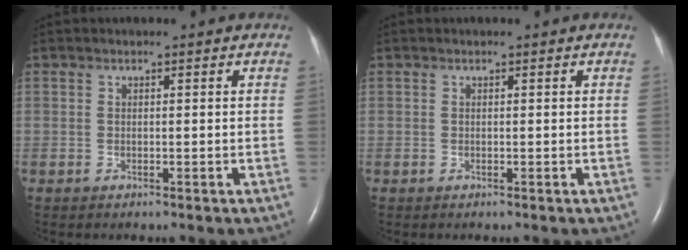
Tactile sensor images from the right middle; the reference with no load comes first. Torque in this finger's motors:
{"motor_torque": [0.09, -0.30, 0.00, 0.00]}